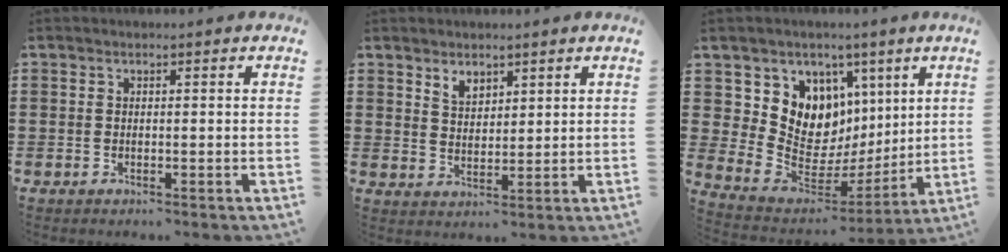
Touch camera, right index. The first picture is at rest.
{"total": 3.0, "force": [2.5, 1.6, 0.7], "torque": [-0.021, 0.004, 0.047]}
{"total": 9.8, "force": [4.3, 8.6, 2.1], "torque": [-0.075, -0.055, 0.087]}